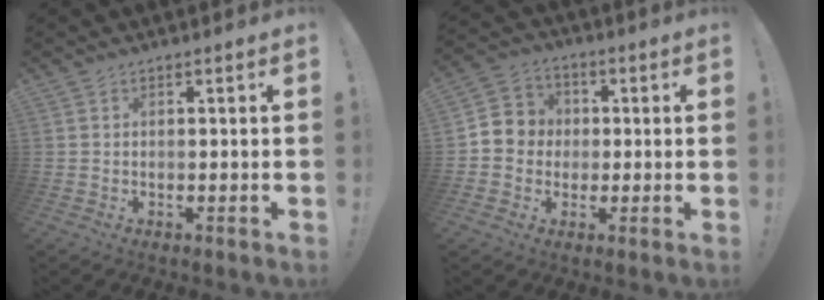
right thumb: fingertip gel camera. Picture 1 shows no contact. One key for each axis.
{"total": 7.5, "fx": -0.9, "fy": 7.3, "fz": 1.4, "tx": -0.017, "ty": 0.018, "tz": -0.010}